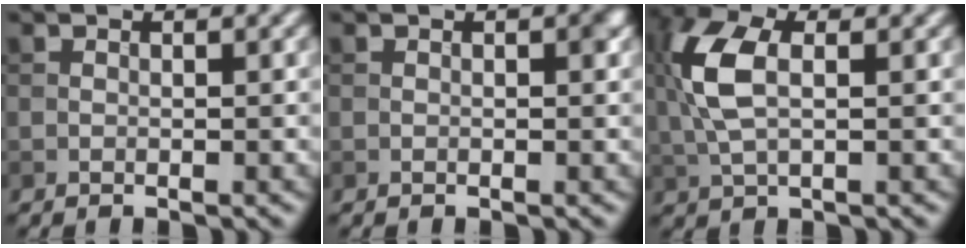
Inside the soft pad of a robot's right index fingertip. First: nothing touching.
{"total": 0.9, "force": [0.2, 0.4, 0.8], "torque": [-0.006, -0.001, 0.004]}
{"total": 5.8, "force": [0.9, 3.0, 4.9], "torque": [-0.123, 0.008, 0.016]}